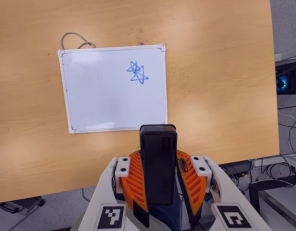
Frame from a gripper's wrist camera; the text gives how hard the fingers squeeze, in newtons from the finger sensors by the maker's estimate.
{"total": 9.6, "left": 8.1, "right": 11.2}